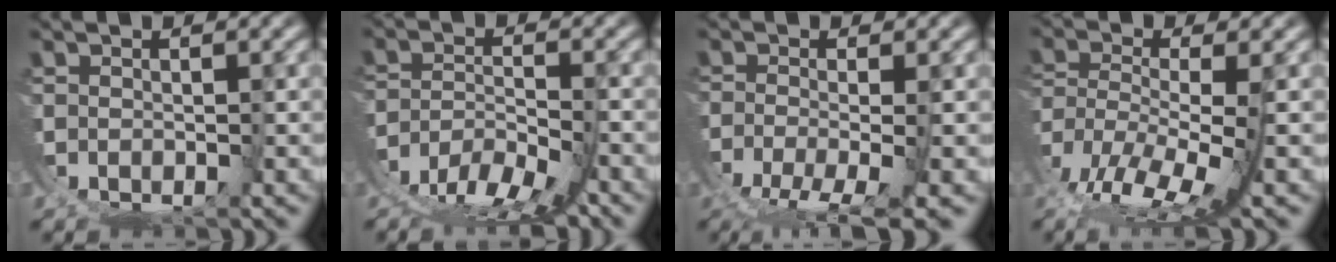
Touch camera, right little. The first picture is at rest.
{"total": 6.3, "force": [-3.8, 2.8, 4.1], "torque": [-0.055, -0.019, -0.062]}
{"total": 5.1, "force": [-3.8, -0.1, 3.5], "torque": [-0.051, -0.021, -0.048]}
{"total": 6.6, "force": [-2.0, 3.3, 5.4], "torque": [-0.112, -0.037, -0.024]}